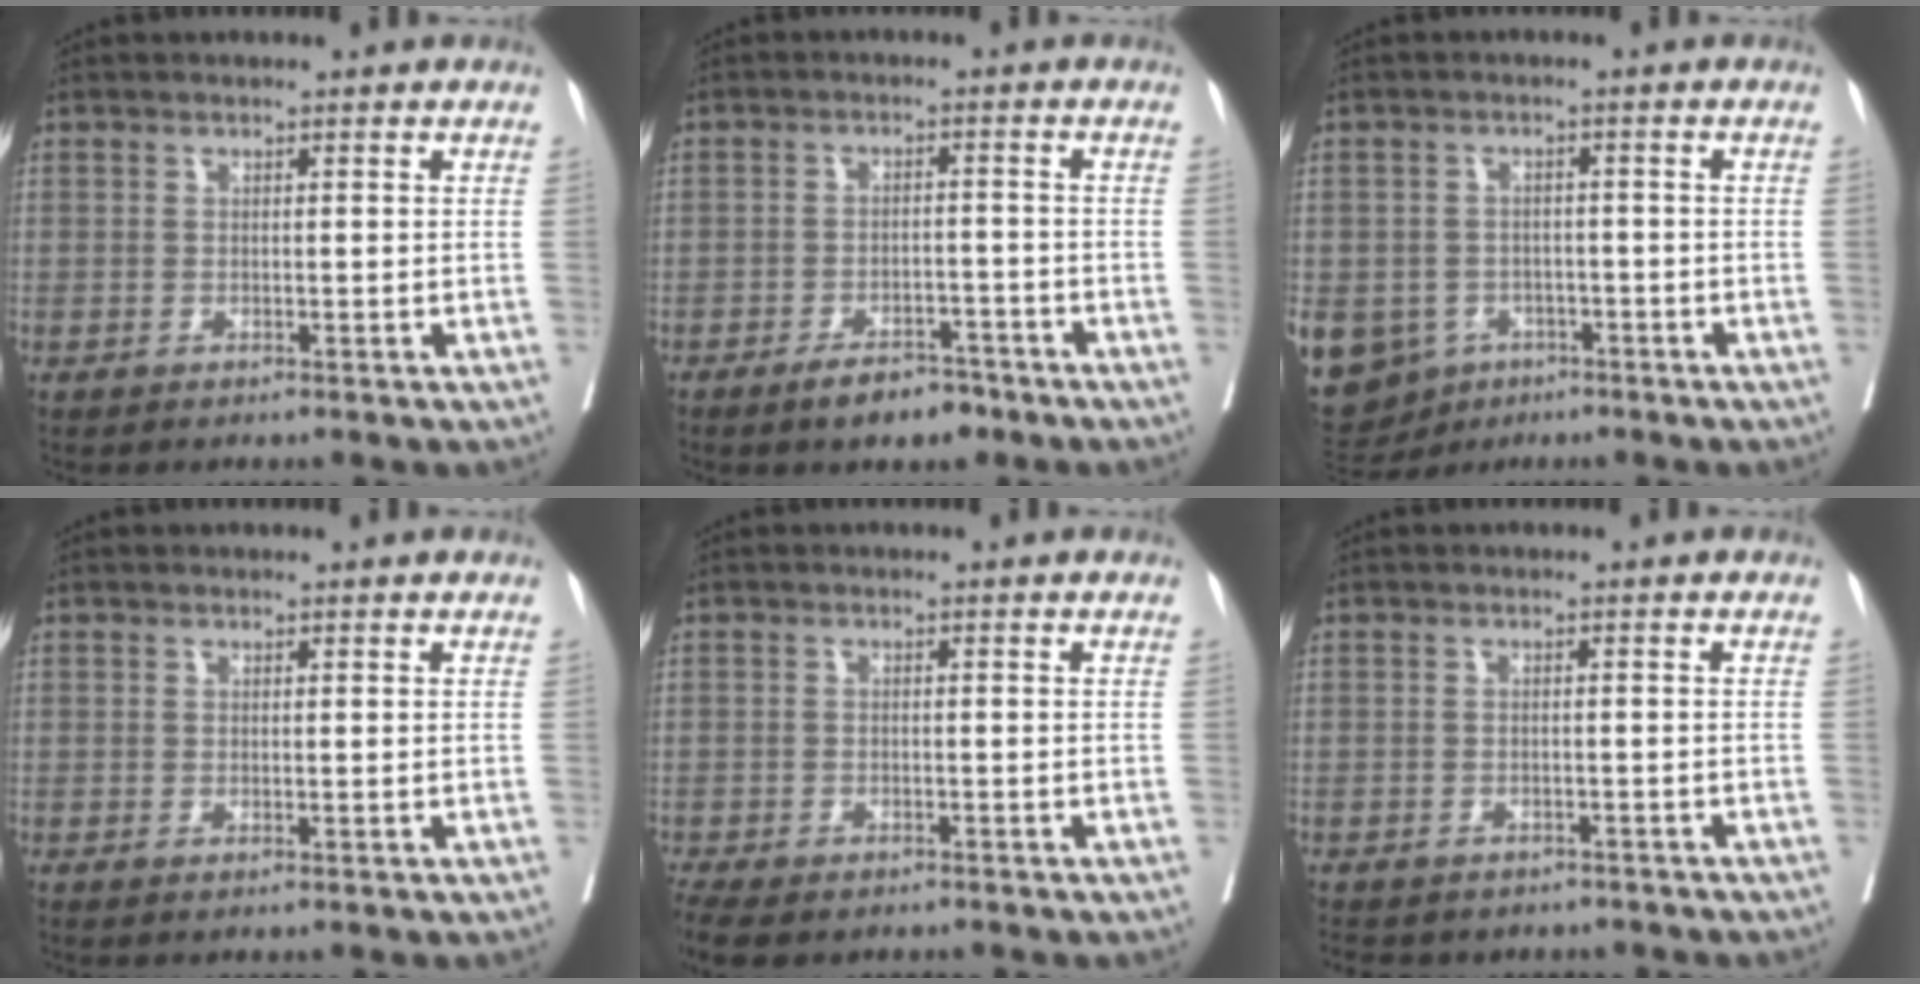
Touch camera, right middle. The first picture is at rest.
{"total": 5.2, "force": [-3.9, 2.1, 2.7], "torque": [-0.041, 0.003, -0.058]}
{"total": 16.4, "force": [-7.1, 13.5, 5.9], "torque": [-0.176, 0.006, -0.090]}
{"total": 0.0}
{"total": 9.2, "force": [-6.9, 4.0, 4.6], "torque": [-0.102, -0.010, -0.099]}
{"total": 10.8, "force": [-9.0, 4.9, 3.4], "torque": [-0.071, -0.002, -0.106]}